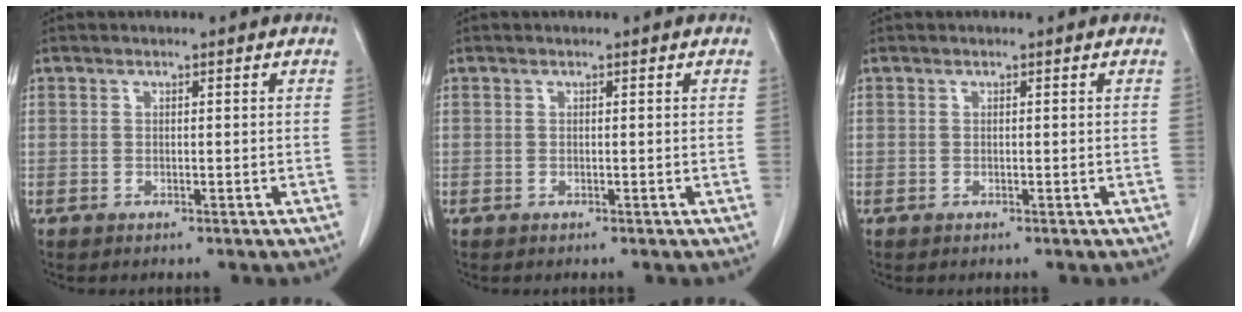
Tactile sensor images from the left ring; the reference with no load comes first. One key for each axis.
{"total": 0.0}
{"total": 0.0}